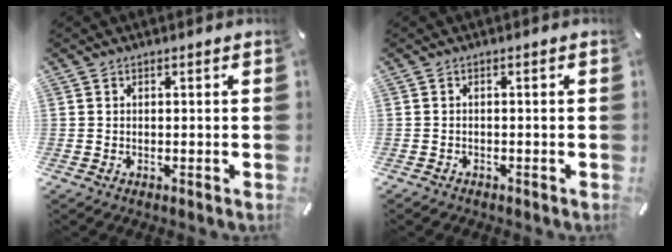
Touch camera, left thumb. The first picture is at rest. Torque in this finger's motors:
{"motor_torque": [-0.14, -0.23, -0.12, 0.10, -0.01]}